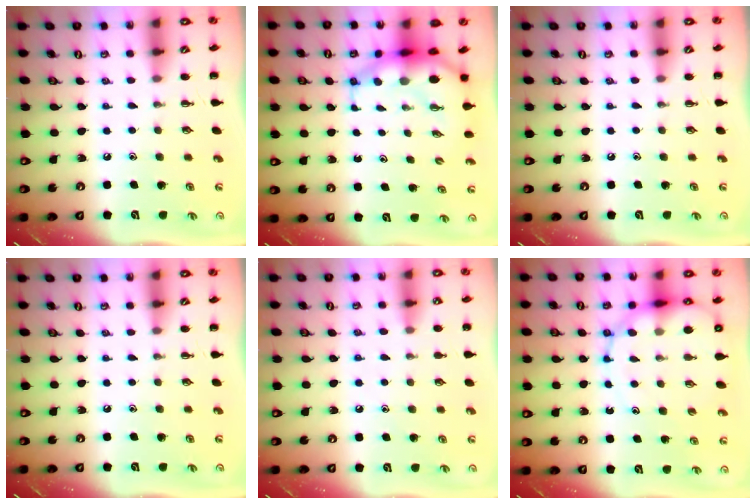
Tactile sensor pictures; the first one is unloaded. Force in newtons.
{"total": 7.5, "press": 7.2, "slide": 1.9}
{"total": 0.0}
{"total": 0.0}
{"total": 6.6, "press": 6.3, "slide": 2.1}
{"total": 13.8, "press": 13.3, "slide": 3.9}